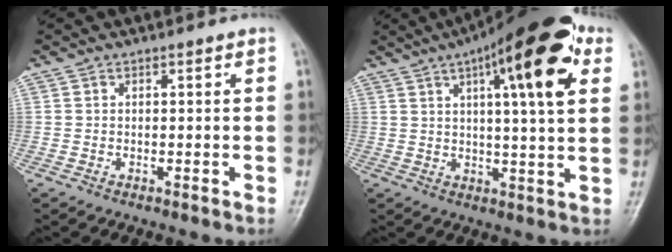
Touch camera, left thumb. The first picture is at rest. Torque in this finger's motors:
{"motor_torque": [0.76, 0.81, 1.73, -1.03, 0.23]}